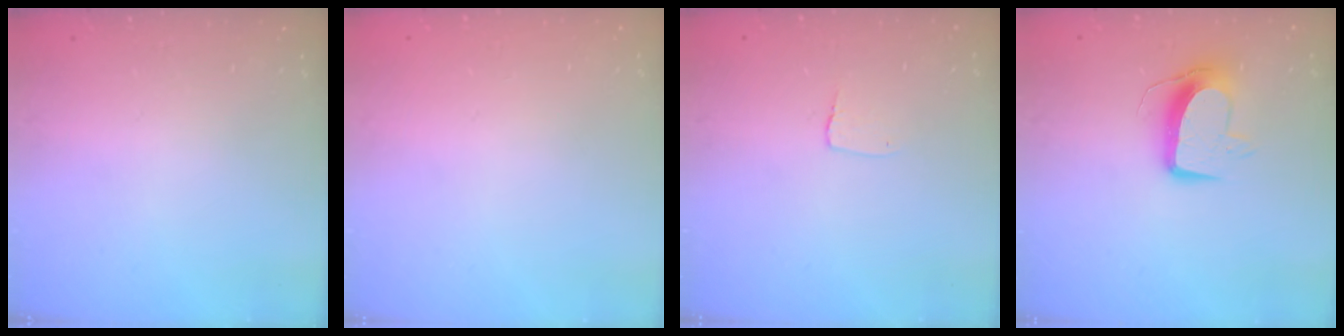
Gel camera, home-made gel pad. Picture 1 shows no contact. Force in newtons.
{"total": 0.0}
{"total": 3.2, "press": 3.2, "slide": 0.3}
{"total": 11.0, "press": 10.9, "slide": 0.7}